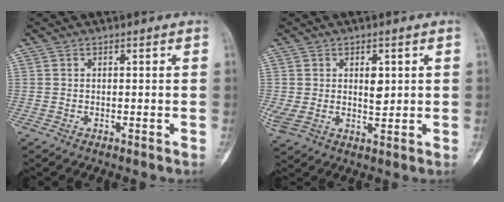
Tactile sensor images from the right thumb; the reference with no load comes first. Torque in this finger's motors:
{"motor_torque": [0.58, 1.61, 0.84, -0.20, 0.21]}